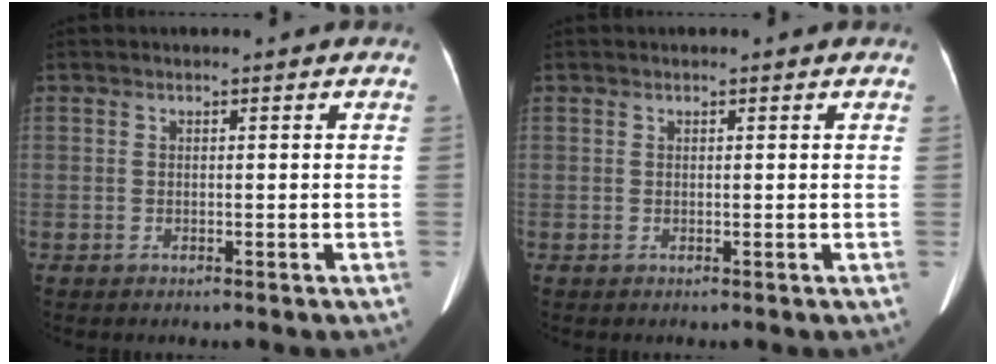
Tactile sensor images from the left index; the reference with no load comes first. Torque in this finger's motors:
{"motor_torque": [-0.05, -0.09, -0.09, -0.03]}